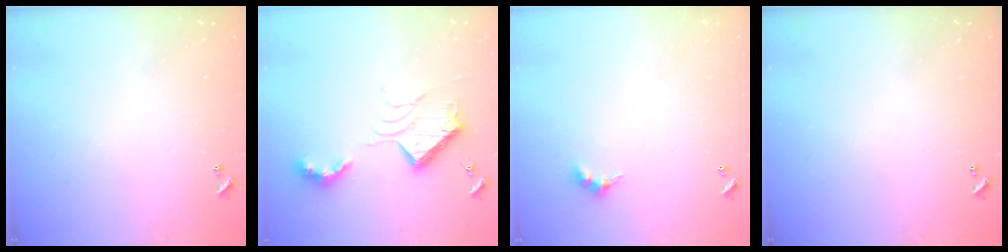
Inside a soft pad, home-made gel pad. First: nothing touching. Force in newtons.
{"total": 13.3, "press": 13.3, "slide": 0.4}
{"total": 3.9, "press": 3.8, "slide": 0.5}
{"total": 0.0}